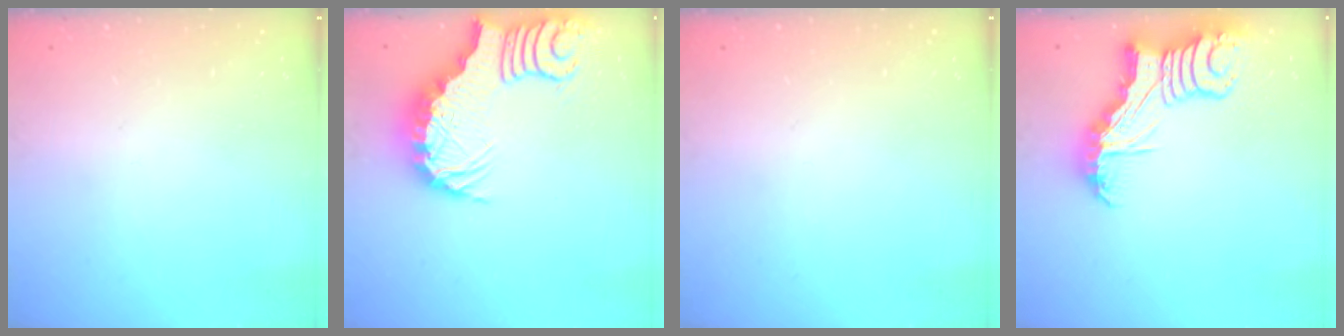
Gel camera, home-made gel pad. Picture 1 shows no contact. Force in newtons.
{"total": 3.7, "press": 3.6, "slide": 0.7}
{"total": 0.0}
{"total": 9.0, "press": 9.0, "slide": 0.9}